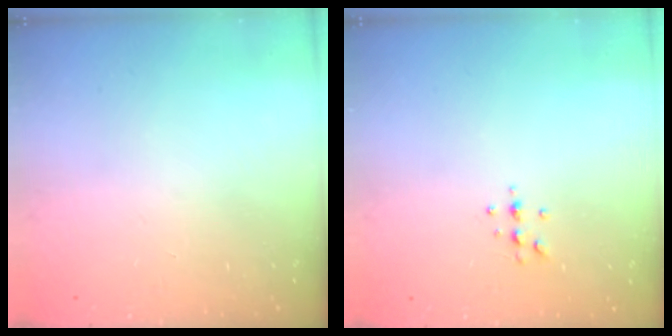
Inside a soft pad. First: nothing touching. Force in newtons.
{"total": 5.0, "press": 4.9, "slide": 0.9}